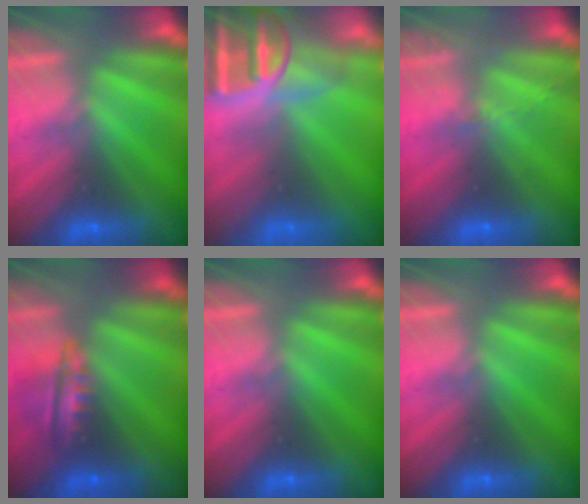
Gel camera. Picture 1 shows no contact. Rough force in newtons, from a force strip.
{"total": 6.5}
{"total": 2.0}
{"total": 7.9}
{"total": 0.0}
{"total": 0.0}